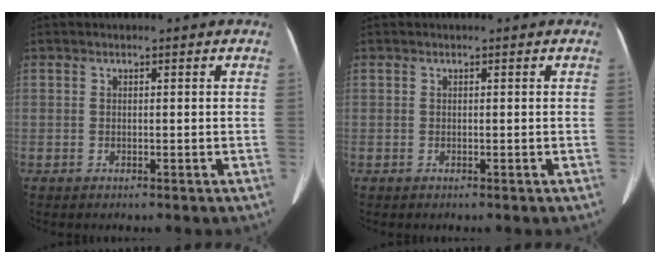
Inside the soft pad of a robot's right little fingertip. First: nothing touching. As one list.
[{"total": 0.0}]